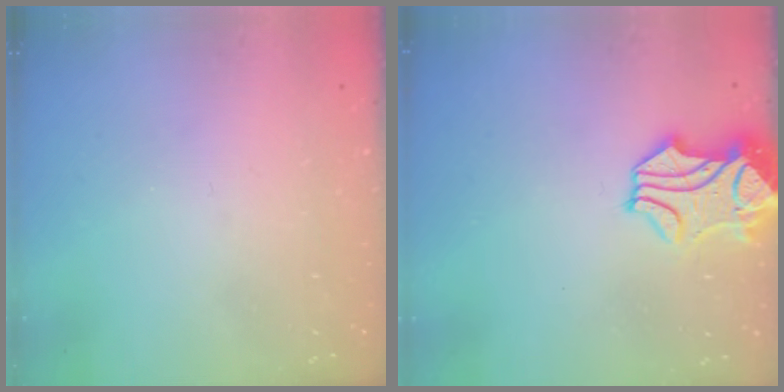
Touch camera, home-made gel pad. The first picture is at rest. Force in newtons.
{"total": 2.0, "press": 1.5, "slide": 1.3}